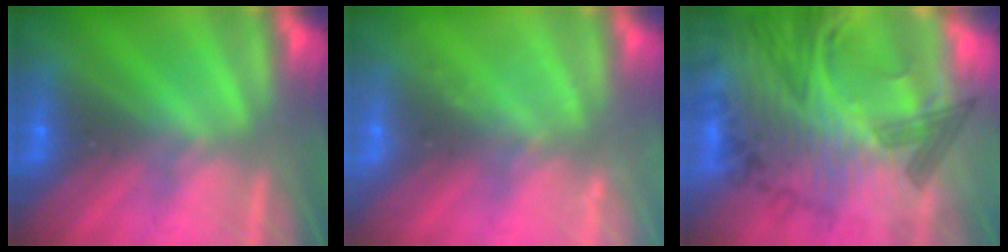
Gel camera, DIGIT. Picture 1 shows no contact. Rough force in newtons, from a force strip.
{"total": 2.2}
{"total": 7.3}